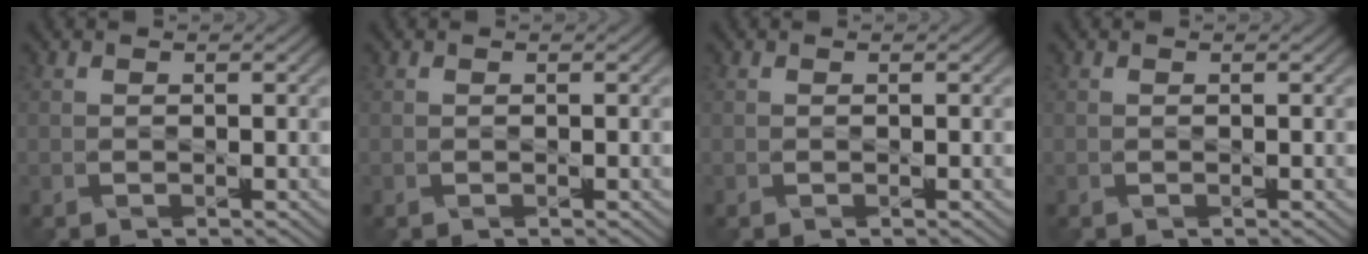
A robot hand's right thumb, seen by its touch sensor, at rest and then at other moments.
{"total": 0.0}
{"total": 0.0}
{"total": 0.0}